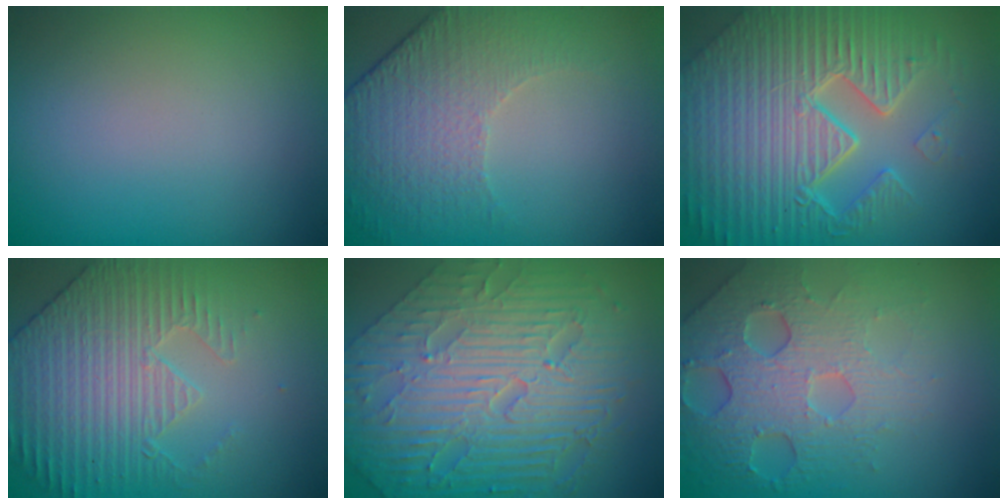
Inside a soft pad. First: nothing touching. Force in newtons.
{"total": 4.9, "press": 3.6, "slide": 3.3}
{"total": 10.8, "press": 6.9, "slide": 8.3}
{"total": 4.2, "press": 4.0, "slide": 1.2}
{"total": 11.2, "press": 7.3, "slide": 8.5}
{"total": 6.4, "press": 4.7, "slide": 4.3}